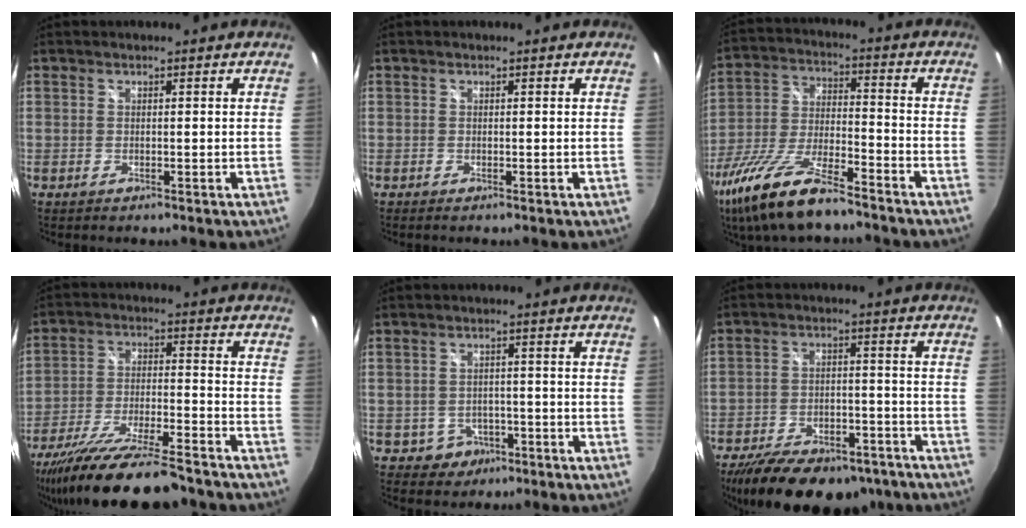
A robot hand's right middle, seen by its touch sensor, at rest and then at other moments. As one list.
[{"total": 0.0}, {"total": 18.2, "force": [-13.0, 4.7, 11.8], "torque": [-0.253, -0.038, -0.243]}, {"total": 21.1, "force": [-17.6, 3.4, 11.2], "torque": [-0.218, -0.055, -0.286]}, {"total": 4.7, "force": [-2.3, 4.0, 0.7], "torque": [-0.026, 0.010, -0.025]}, {"total": 22.4, "force": [-17.0, 9.9, 10.8], "torque": [-0.220, -0.014, -0.236]}]